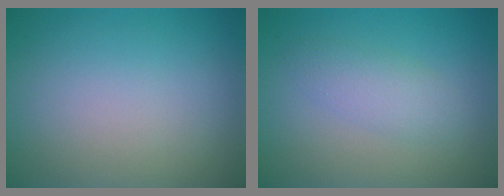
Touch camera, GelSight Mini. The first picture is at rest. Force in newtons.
{"total": 2.3, "press": 2.3, "slide": 0.1}